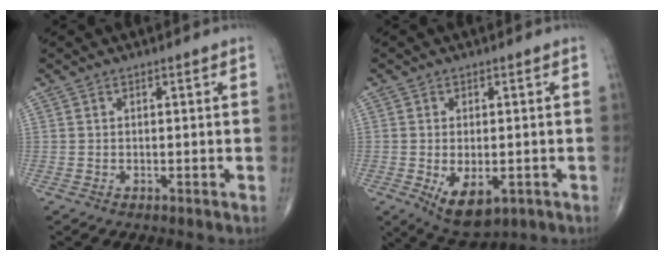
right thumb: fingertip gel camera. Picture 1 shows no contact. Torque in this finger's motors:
{"motor_torque": [-0.08, 0.44, 0.02, -0.21, 0.21]}